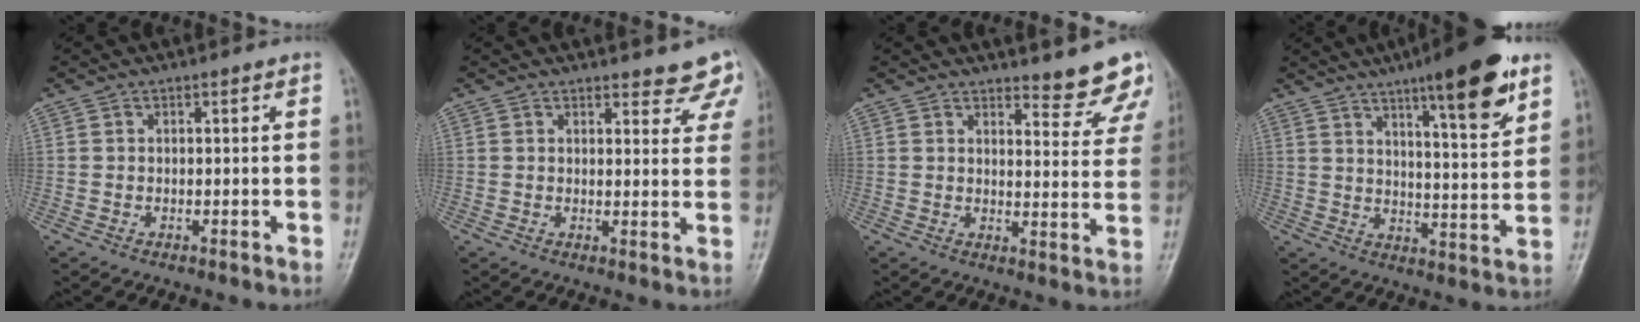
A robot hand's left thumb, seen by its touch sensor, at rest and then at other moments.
{"total": 7.0, "force": [6.4, 2.4, 1.6], "torque": [0.027, -0.030, 0.053]}
{"total": 8.5, "force": [7.8, 2.2, 2.4], "torque": [0.008, -0.060, 0.085]}
{"total": 15.6, "force": [9.5, 3.2, 12.0], "torque": [-0.152, -0.049, 0.142]}